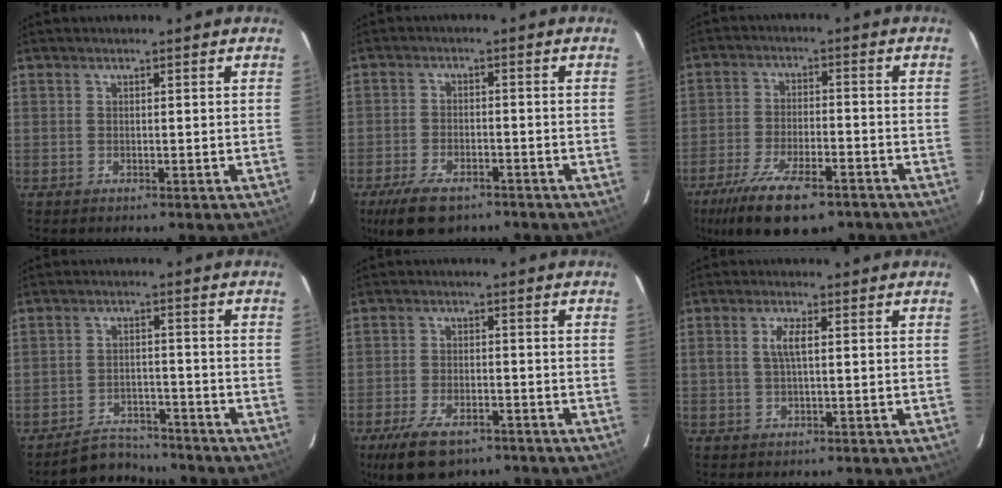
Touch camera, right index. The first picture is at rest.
{"total": 9.6, "force": [-6.8, 4.2, 5.3], "torque": [-0.129, -0.013, -0.116]}
{"total": 15.9, "force": [-10.9, 5.7, 10.1], "torque": [-0.214, -0.033, -0.181]}
{"total": 7.6, "force": [-7.0, 2.8, 0.8], "torque": [-0.040, 0.015, -0.103]}
{"total": 10.6, "force": [-7.2, 4.9, 6.0], "torque": [-0.140, -0.014, -0.122]}
{"total": 3.1, "force": [0.4, 0.8, 3.0], "torque": [-0.059, 0.004, 0.008]}